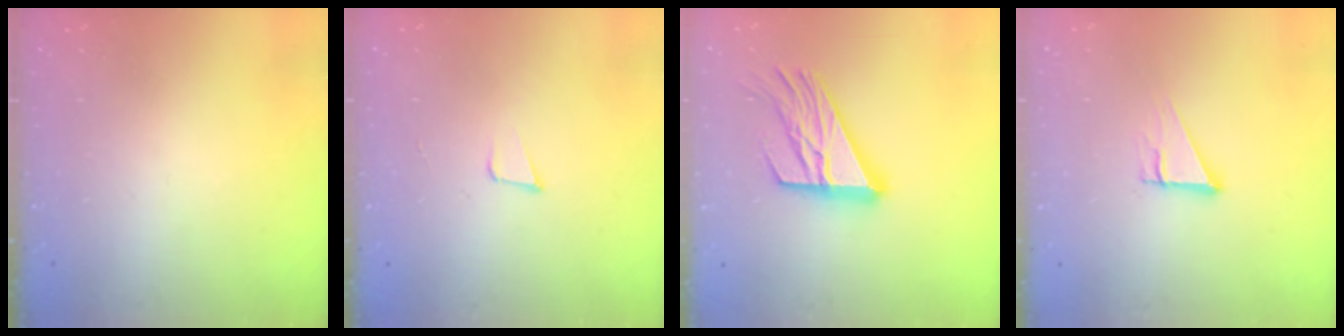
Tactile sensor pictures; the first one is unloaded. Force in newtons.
{"total": 3.4, "press": 2.2, "slide": 2.6}
{"total": 17.2, "press": 17.1, "slide": 1.8}
{"total": 4.2, "press": 4.2, "slide": 0.3}